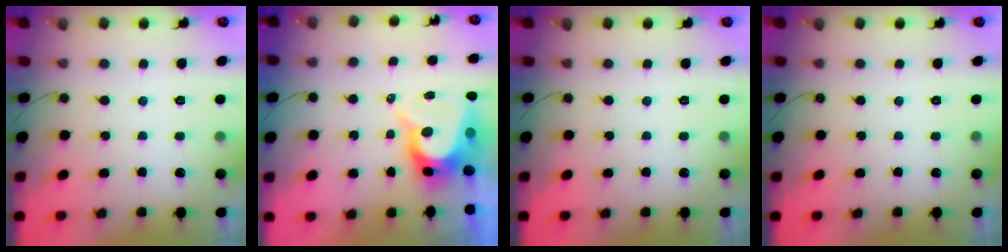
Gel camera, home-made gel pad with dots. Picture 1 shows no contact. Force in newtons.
{"total": 10.1, "press": 10.0, "slide": 1.0}
{"total": 0.0}
{"total": 0.0}